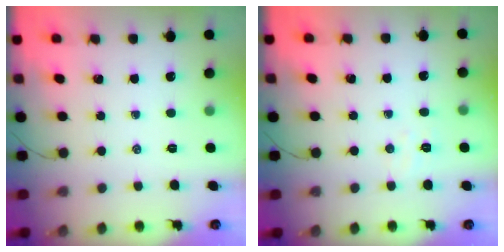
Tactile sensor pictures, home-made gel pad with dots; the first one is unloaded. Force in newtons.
{"total": 3.8, "press": 3.7, "slide": 1.0}